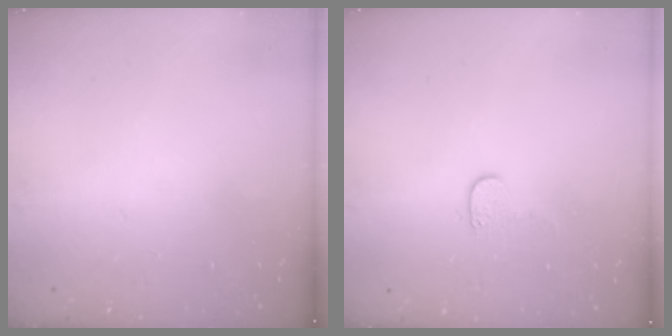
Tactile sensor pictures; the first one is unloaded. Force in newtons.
{"total": 3.9, "press": 3.9, "slide": 0.4}